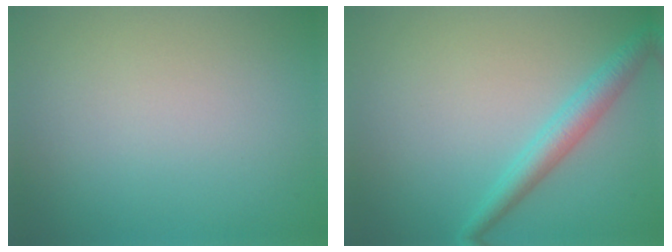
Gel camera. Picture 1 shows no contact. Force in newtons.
{"total": 2.9, "press": 2.9, "slide": 0.1}